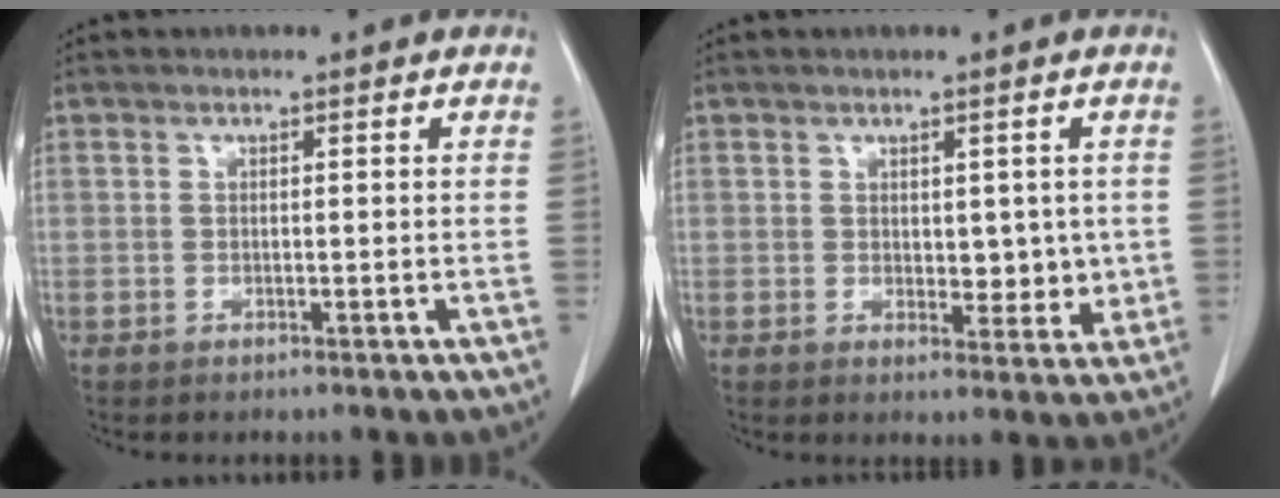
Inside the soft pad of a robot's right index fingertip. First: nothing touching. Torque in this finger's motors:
{"motor_torque": [-0.05, 0.26, 0.08, 0.01]}